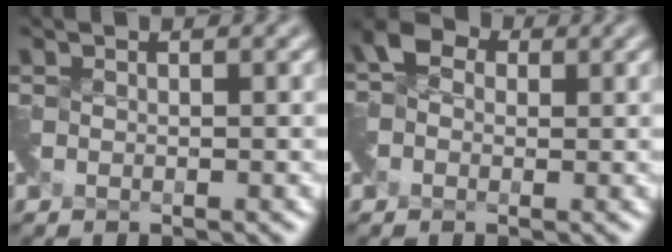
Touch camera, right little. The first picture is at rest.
{"total": 2.4, "force": [-0.3, 2.2, 1.0], "torque": [-0.022, 0.005, -0.014]}